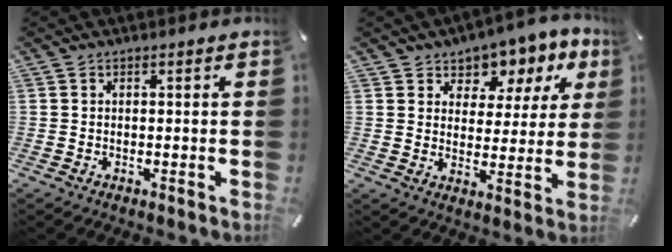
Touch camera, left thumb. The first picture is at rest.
{"total": 7.7, "force": [5.0, 5.6, 1.6], "torque": [-0.028, -0.041, 0.088]}